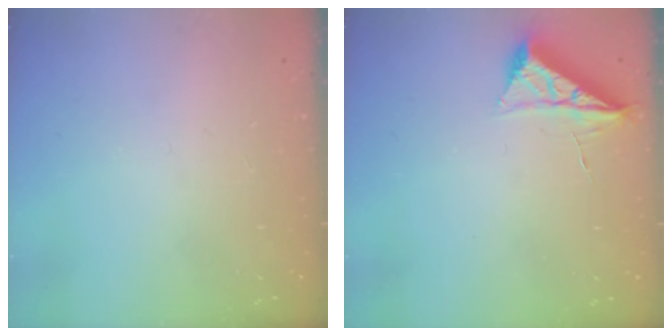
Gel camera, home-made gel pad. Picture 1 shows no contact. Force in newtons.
{"total": 6.3, "press": 6.2, "slide": 0.8}